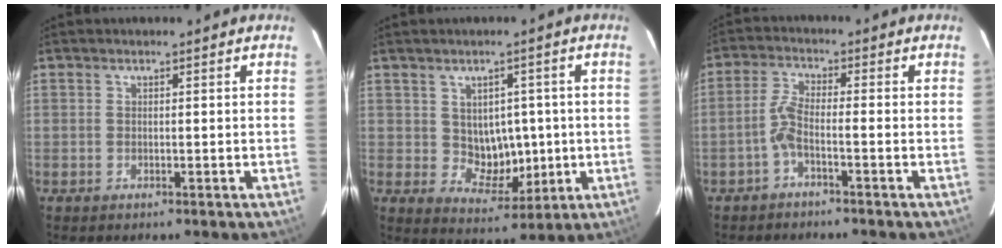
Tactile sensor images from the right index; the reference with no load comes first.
{"total": 6.8, "force": [0.5, 4.9, 4.6], "torque": [-0.064, 0.006, 0.026]}
{"total": 3.6, "force": [-1.7, 0.3, 3.1], "torque": [-0.070, 0.012, -0.036]}